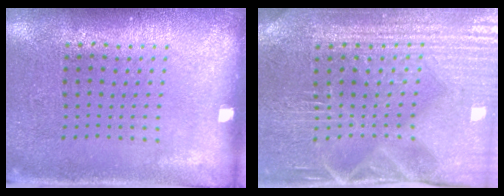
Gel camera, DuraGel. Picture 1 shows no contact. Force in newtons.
{"total": 4.3, "press": 4.2, "slide": 1.1}